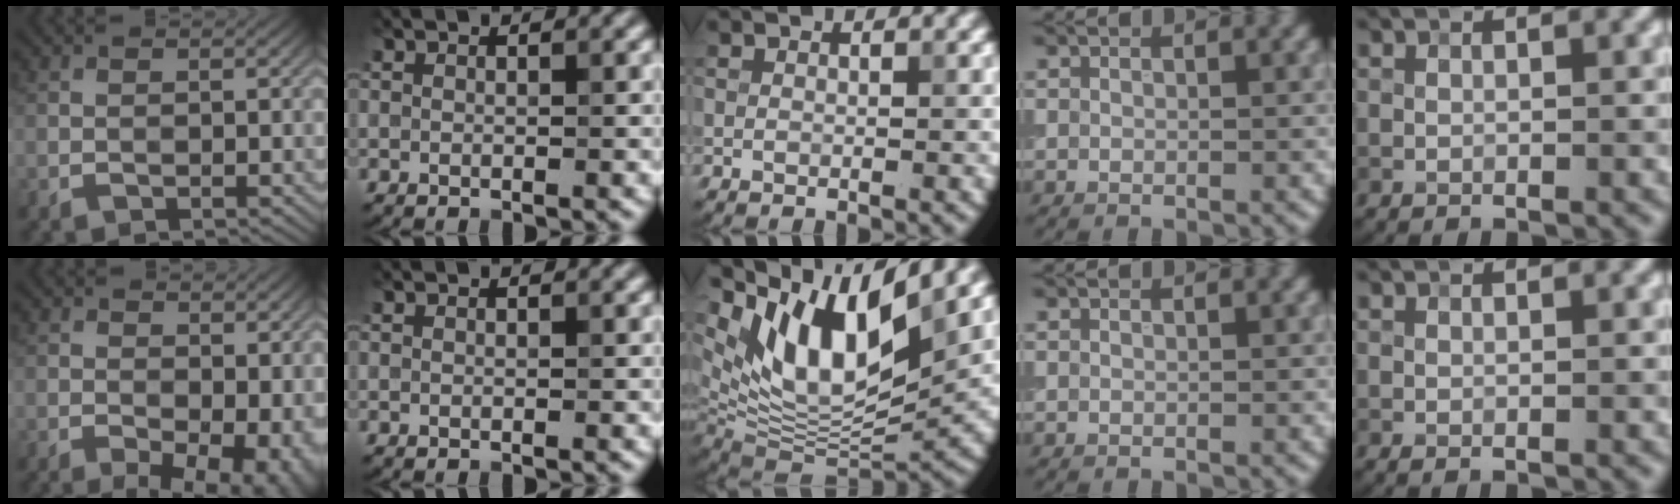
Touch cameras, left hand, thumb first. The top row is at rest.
{"thumb": {"total": 9.4, "force": [-2.5, 4.8, 7.7], "torque": [-0.105, -0.018, -0.026]}, "middle": {"total": 12.7, "force": [6.5, 4.9, 9.7], "torque": [-0.162, 0.002, 0.125]}, "ring": {"total": 1.0, "force": [-0.4, 0.6, 0.7], "torque": [-0.020, -0.003, -0.008]}}